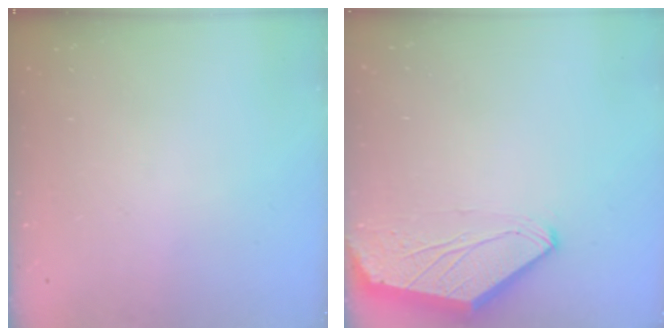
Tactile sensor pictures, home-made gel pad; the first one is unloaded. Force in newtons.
{"total": 0.0}